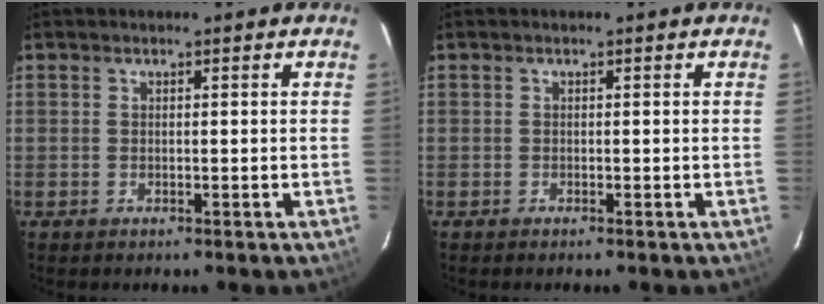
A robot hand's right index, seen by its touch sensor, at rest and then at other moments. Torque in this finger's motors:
{"motor_torque": [0.07, -0.06, 0.00, -0.01]}